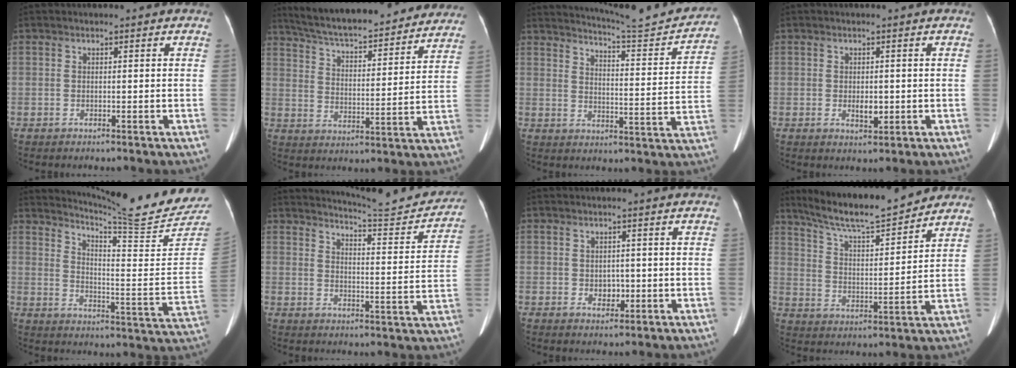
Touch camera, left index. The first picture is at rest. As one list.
[{"total": 27.5, "force": [24.8, 5.1, 10.7], "torque": [-0.178, -0.015, 0.330]}, {"total": 16.7, "force": [16.0, -0.1, 4.6], "torque": [-0.074, -0.055, 0.206]}, {"total": 2.2, "force": [-0.2, 1.2, 1.8], "torque": [-0.032, -0.004, 0.002]}, {"total": 19.3, "force": [18.5, -1.8, 5.4], "torque": [-0.092, -0.124, 0.239]}, {"total": 14.4, "force": [14.0, 0.2, 3.1], "torque": [-0.044, -0.048, 0.174]}, {"total": 2.1, "force": [-0.3, 1.7, 1.3], "torque": [-0.020, 0.002, 0.003]}, {"total": 14.9, "force": [13.5, 1.4, 6.3], "torque": [-0.112, 0.003, 0.221]}]